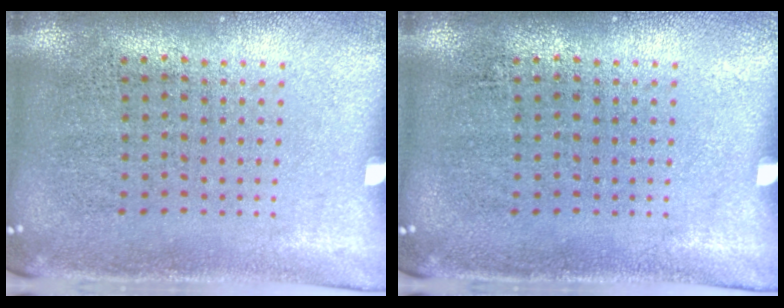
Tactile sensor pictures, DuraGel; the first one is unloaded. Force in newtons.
{"total": 0.0}